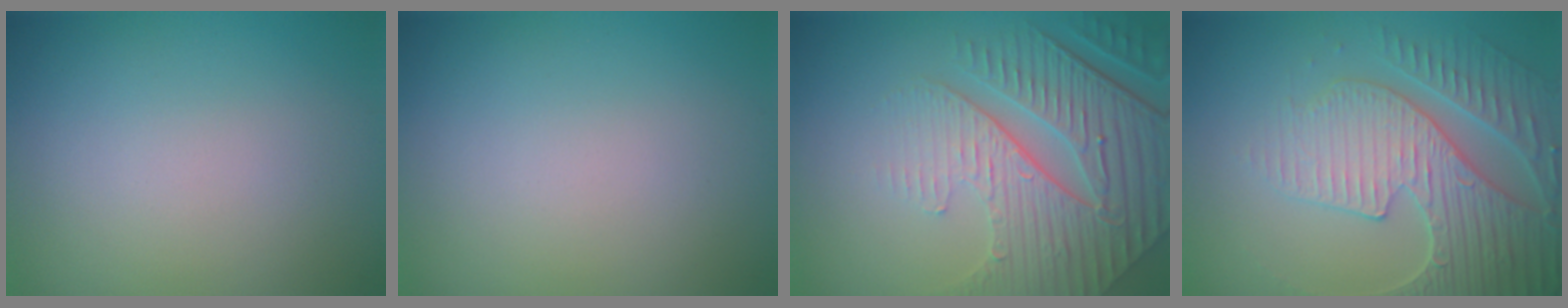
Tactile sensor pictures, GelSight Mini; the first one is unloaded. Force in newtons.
{"total": 0.0}
{"total": 8.0, "press": 5.8, "slide": 5.5}
{"total": 6.0, "press": 5.1, "slide": 3.1}